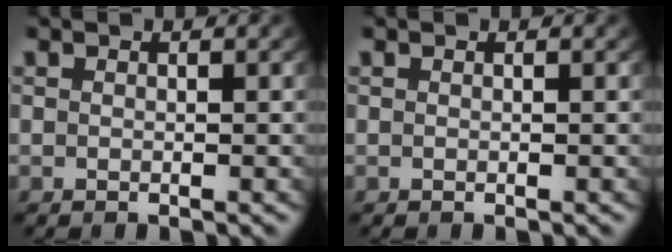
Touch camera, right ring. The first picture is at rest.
{"total": 0.0}